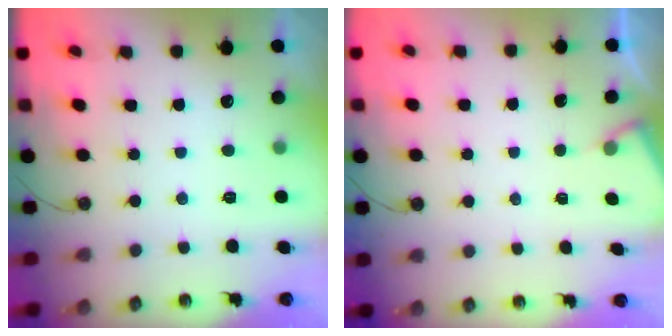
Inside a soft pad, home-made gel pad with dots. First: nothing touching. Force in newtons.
{"total": 2.8, "press": 2.7, "slide": 0.4}